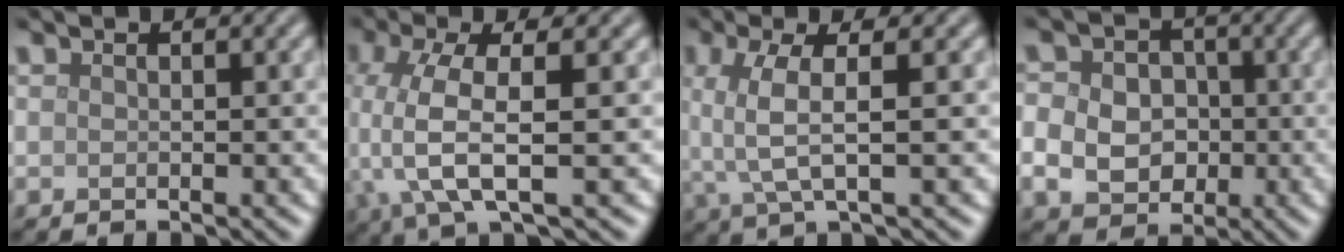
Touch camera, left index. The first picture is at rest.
{"total": 6.3, "force": [-0.7, 1.9, 6.0], "torque": [-0.139, -0.001, -0.015]}
{"total": 4.2, "force": [0.5, 1.2, 4.0], "torque": [-0.091, 0.007, 0.009]}
{"total": 7.6, "force": [-0.9, 6.7, 3.4], "torque": [-0.061, 0.009, -0.043]}